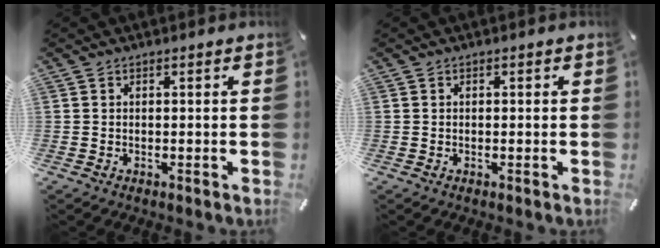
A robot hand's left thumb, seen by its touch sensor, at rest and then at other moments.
{"total": 0.0}